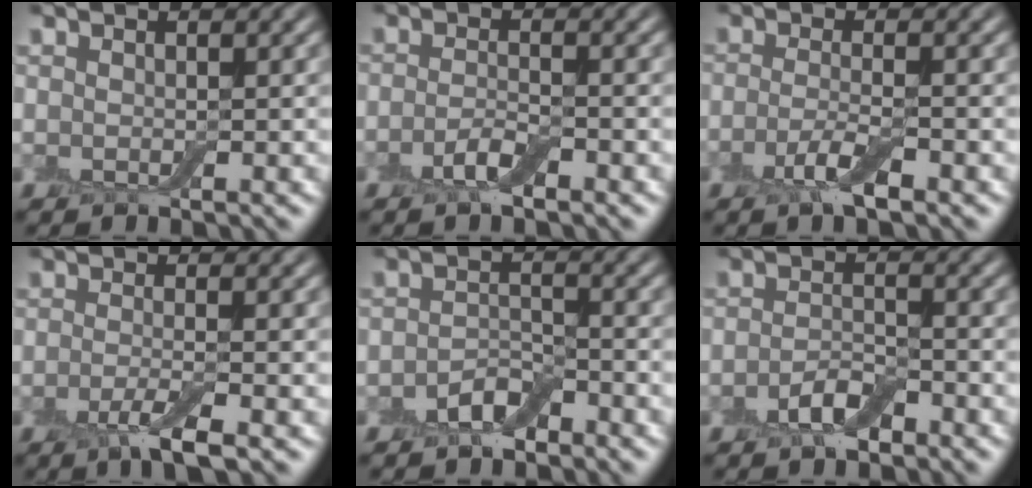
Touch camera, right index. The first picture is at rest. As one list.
[{"total": 2.1, "force": [-1.2, 0.5, 1.6], "torque": [-0.034, 0.003, -0.029]}, {"total": 2.7, "force": [-1.4, 0.6, 2.2], "torque": [-0.047, -0.001, -0.033]}, {"total": 3.0, "force": [-1.4, 0.6, 2.6], "torque": [-0.047, -0.003, -0.032]}, {"total": 2.4, "force": [-1.7, 1.1, 1.3], "torque": [-0.022, 0.008, -0.034]}, {"total": 2.6, "force": [-1.6, 1.1, 1.7], "torque": [-0.032, 0.006, -0.033]}]